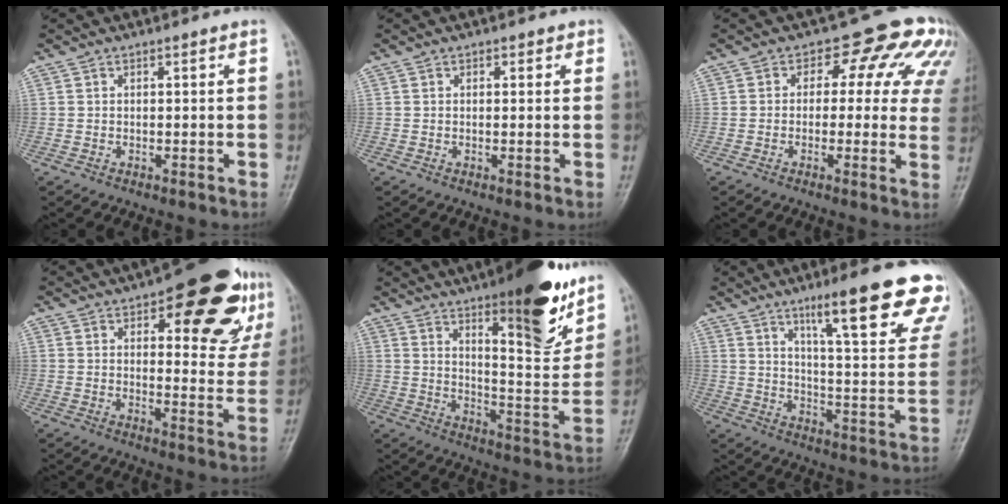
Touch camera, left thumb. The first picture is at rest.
{"total": 1.5, "force": [0.6, 1.1, 0.8], "torque": [0.006, 0.000, 0.003]}
{"total": 13.2, "force": [4.3, 8.2, 9.5], "torque": [-0.051, 0.015, 0.033]}
{"total": 19.0, "force": [9.6, 7.7, 14.6], "torque": [-0.138, -0.031, 0.122]}
{"total": 20.6, "force": [13.0, 5.2, 15.1], "torque": [-0.178, -0.071, 0.197]}
{"total": 23.6, "force": [15.2, 4.4, 17.5], "torque": [-0.202, -0.058, 0.212]}